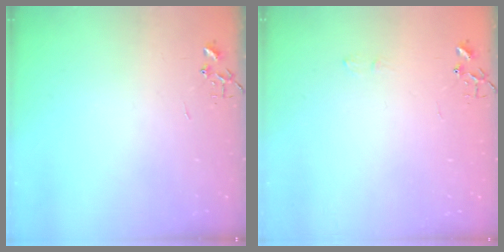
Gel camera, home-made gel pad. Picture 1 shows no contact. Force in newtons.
{"total": 4.6, "press": 4.6, "slide": 0.7}